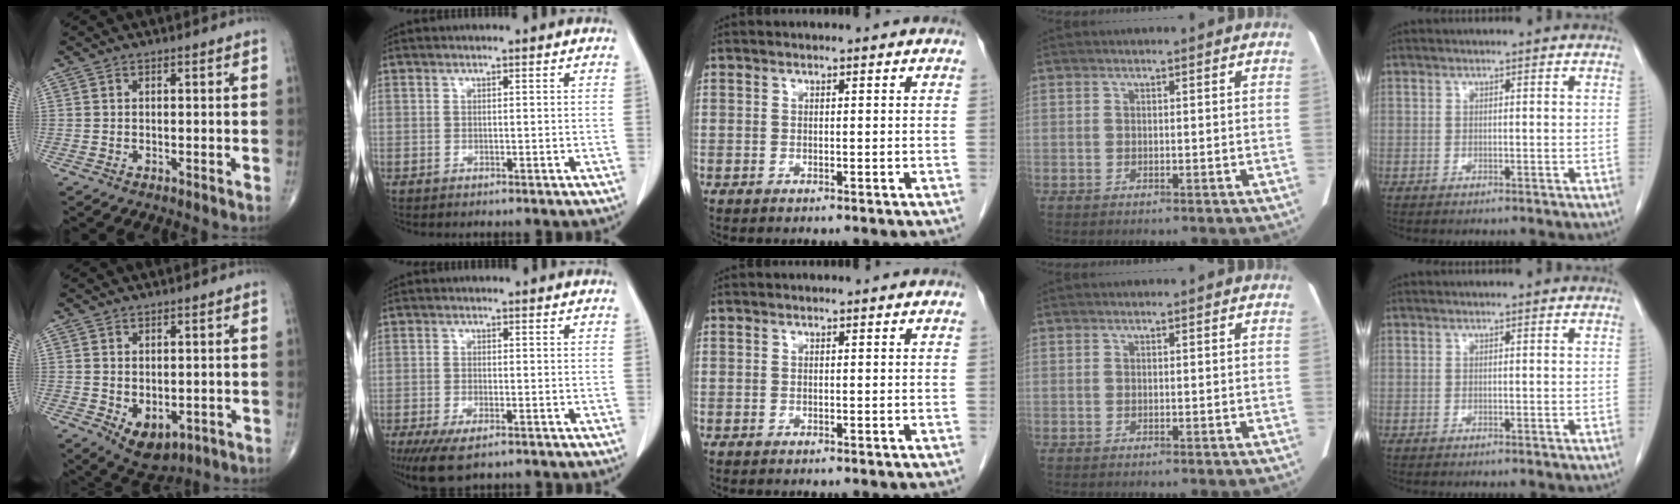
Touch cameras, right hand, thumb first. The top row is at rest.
{"thumb": {"total": 7.0, "force": [-1.8, 4.5, 5.2], "torque": [-0.066, -0.007, -0.009]}, "index": {"total": 6.1, "force": [-4.1, 1.9, 4.1], "torque": [-0.072, -0.014, -0.066]}}